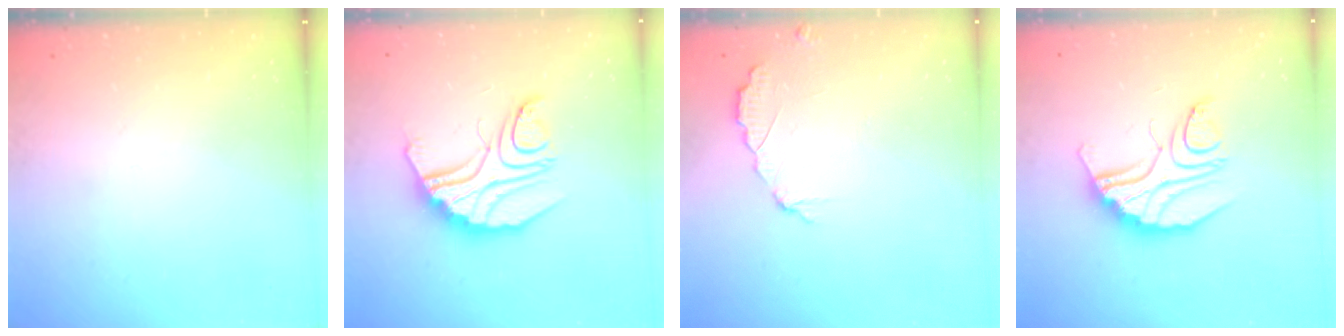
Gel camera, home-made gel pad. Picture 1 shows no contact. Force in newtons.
{"total": 13.7, "press": 13.7, "slide": 1.4}
{"total": 4.3, "press": 4.3, "slide": 0.4}
{"total": 12.2, "press": 12.2, "slide": 1.0}